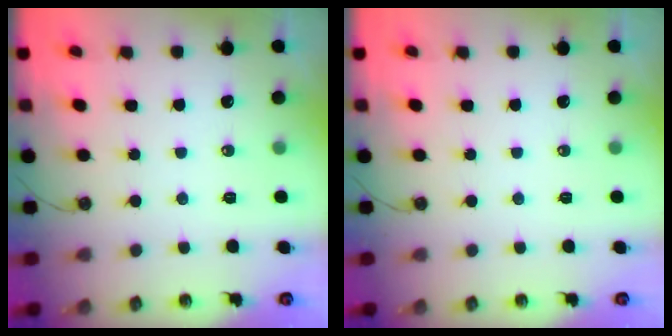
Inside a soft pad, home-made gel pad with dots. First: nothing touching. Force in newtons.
{"total": 0.0}